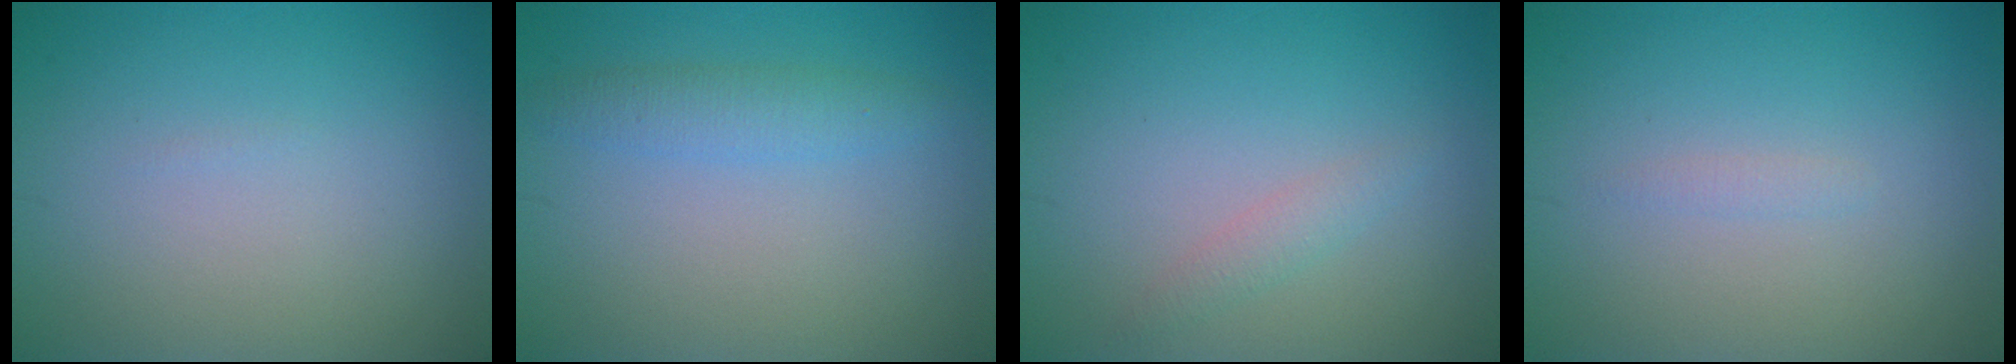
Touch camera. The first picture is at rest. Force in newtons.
{"total": 2.2, "press": 2.2, "slide": 0.2}
{"total": 1.2, "press": 1.2, "slide": 0.0}
{"total": 0.6, "press": 0.6, "slide": 0.1}